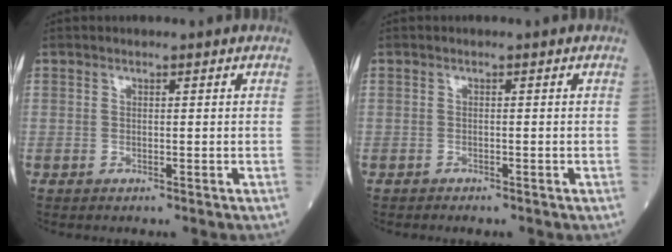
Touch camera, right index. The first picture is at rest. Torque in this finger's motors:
{"motor_torque": [-0.01, -0.12, 0.09, -0.01]}